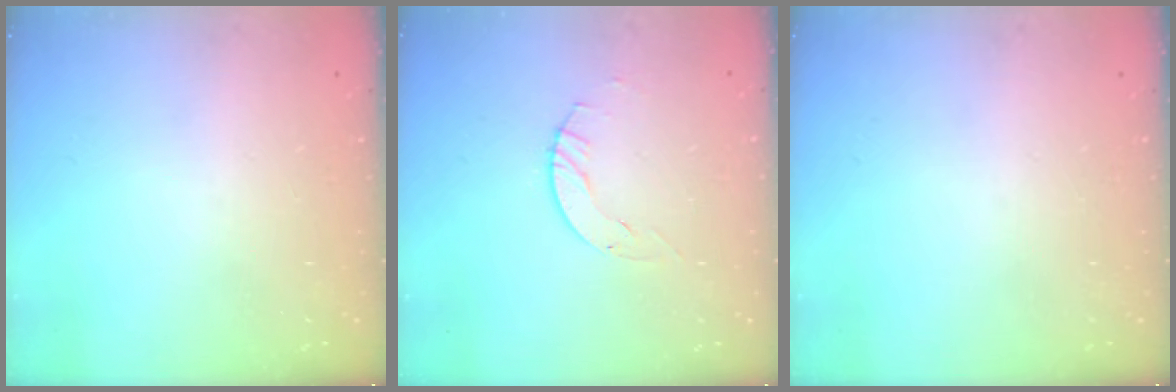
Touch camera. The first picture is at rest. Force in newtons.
{"total": 2.9, "press": 2.9, "slide": 0.4}
{"total": 0.0}